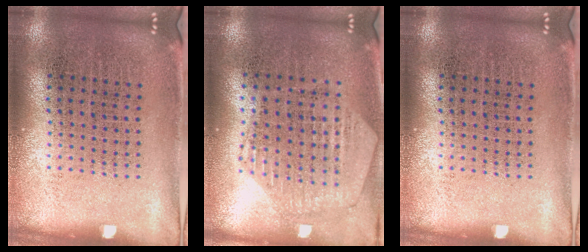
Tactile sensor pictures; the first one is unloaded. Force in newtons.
{"total": 1.1, "press": 1.1, "slide": 0.2}
{"total": 0.0}